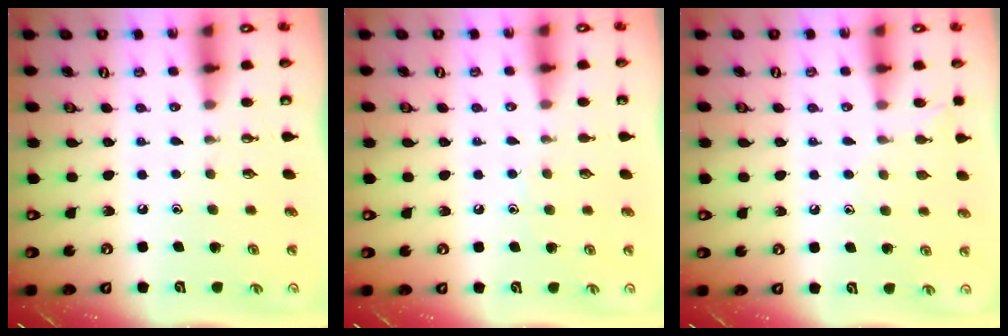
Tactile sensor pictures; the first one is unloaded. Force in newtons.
{"total": 4.5, "press": 4.5, "slide": 0.5}
{"total": 6.2, "press": 6.2, "slide": 0.7}